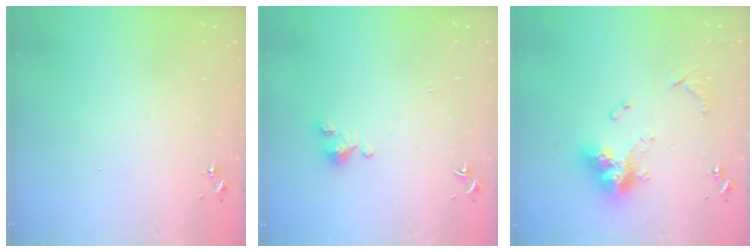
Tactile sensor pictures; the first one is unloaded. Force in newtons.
{"total": 2.9, "press": 2.9, "slide": 0.4}
{"total": 15.3, "press": 15.2, "slide": 1.7}